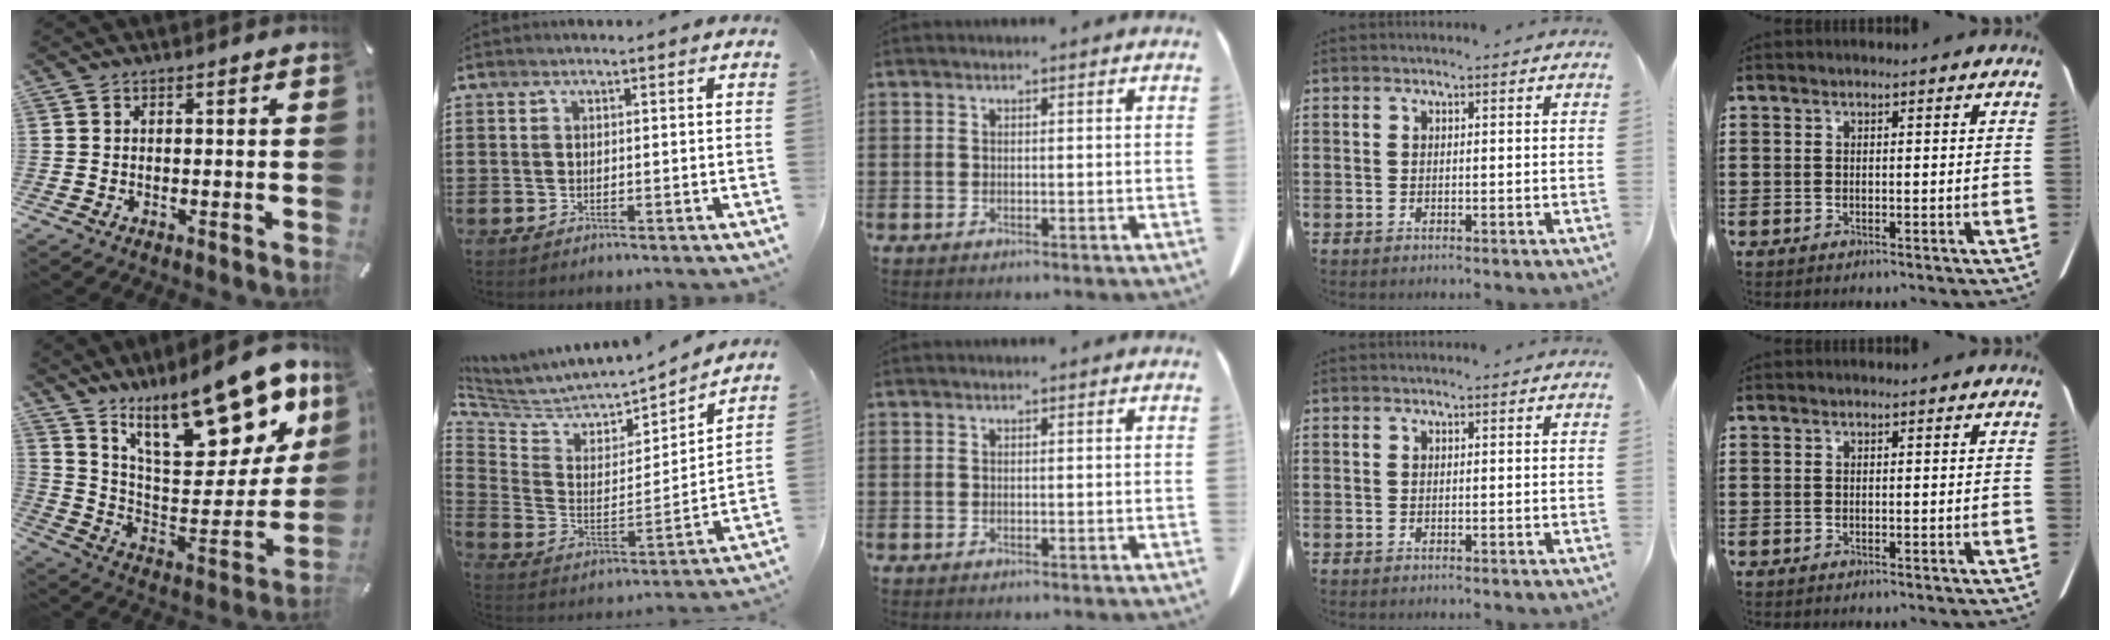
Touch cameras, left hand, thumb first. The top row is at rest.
{"thumb": {"total": 24.4, "force": [16.2, 10.0, 15.4], "torque": [-0.214, -0.105, 0.274]}, "index": {"total": 3.9, "force": [3.7, 1.3, 0.0], "torque": [-0.033, -0.050, 0.057]}}